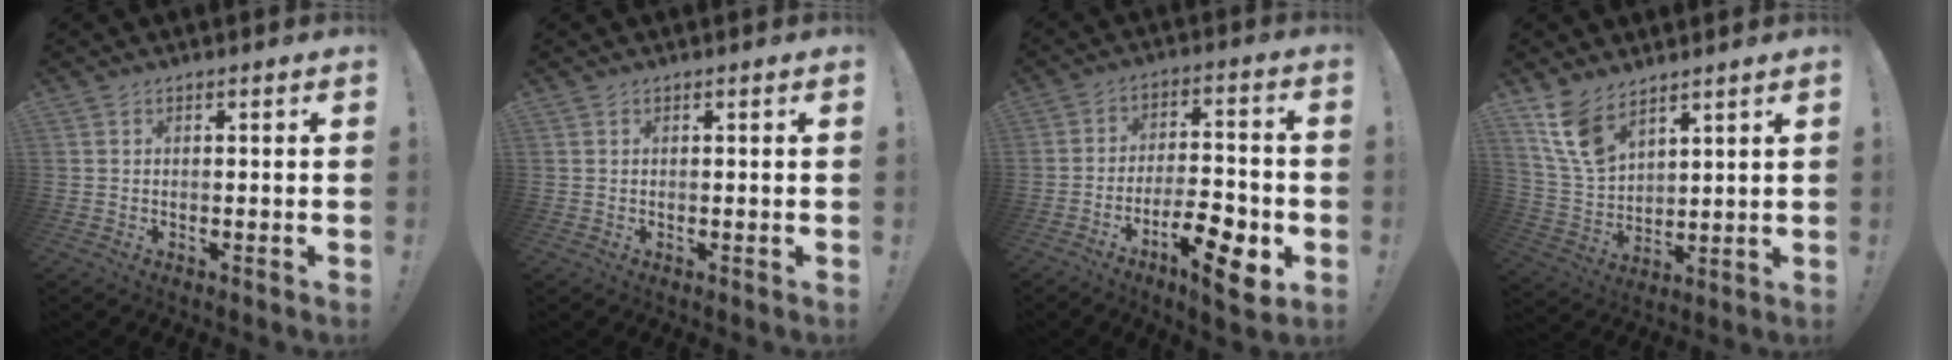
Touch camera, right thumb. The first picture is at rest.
{"total": 0.0}
{"total": 15.0, "force": [-7.2, 5.2, 12.0], "torque": [-0.157, 0.045, -0.111]}
{"total": 11.2, "force": [7.9, 5.8, 5.4], "torque": [-0.110, -0.037, 0.158]}